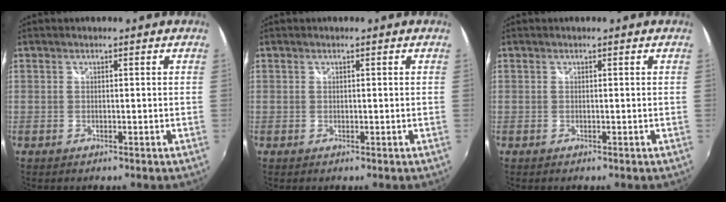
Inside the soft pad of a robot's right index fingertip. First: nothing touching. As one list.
[{"total": 0.0}, {"total": 0.0}]